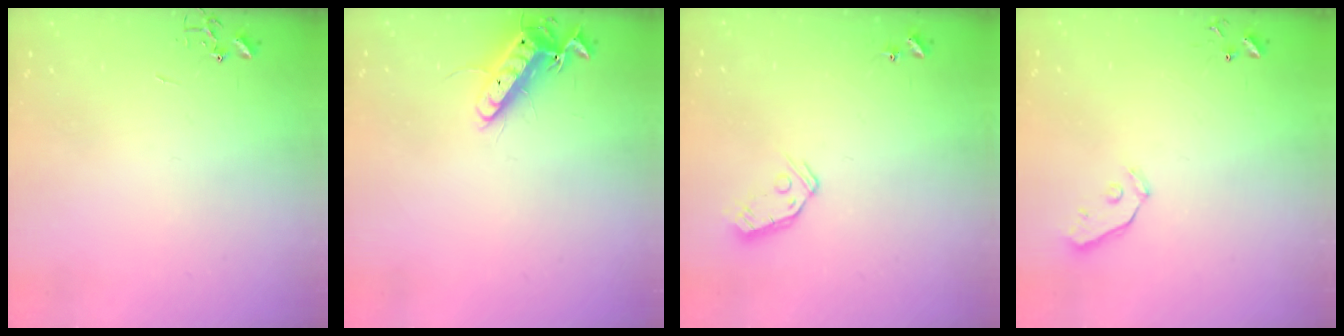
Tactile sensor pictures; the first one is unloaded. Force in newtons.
{"total": 12.2, "press": 12.1, "slide": 1.4}
{"total": 7.5, "press": 7.5, "slide": 0.4}
{"total": 3.7, "press": 3.6, "slide": 0.8}